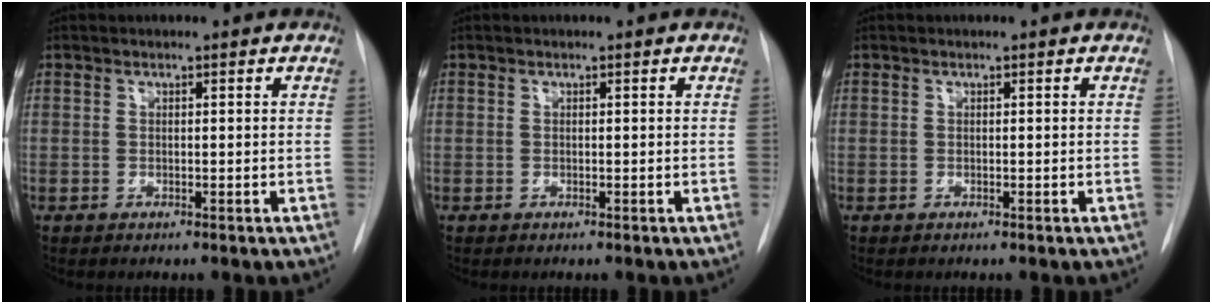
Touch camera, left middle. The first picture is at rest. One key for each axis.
{"total": 0.0}
{"total": 0.0}